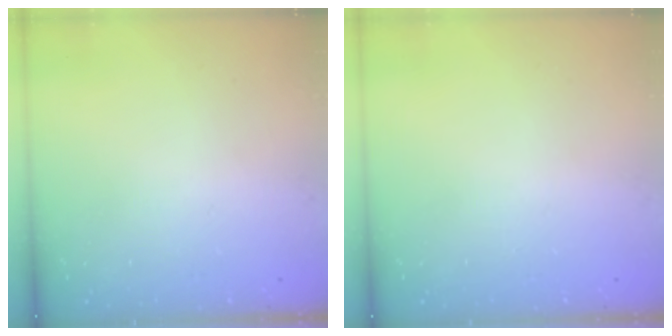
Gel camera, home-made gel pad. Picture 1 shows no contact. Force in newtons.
{"total": 0.0}